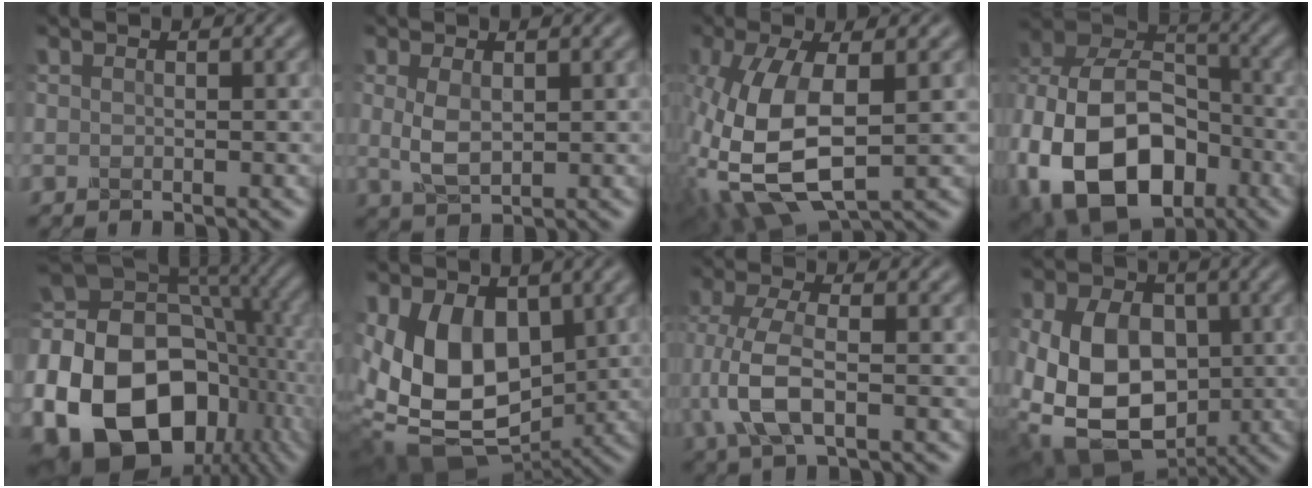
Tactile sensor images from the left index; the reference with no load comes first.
{"total": 2.4, "force": [0.4, 1.4, 1.9], "torque": [-0.054, 0.001, 0.012]}
{"total": 10.5, "force": [-1.0, 5.2, 9.1], "torque": [-0.239, -0.013, -0.012]}
{"total": 16.2, "force": [-5.2, 11.5, 10.1], "torque": [-0.221, -0.016, -0.091]}
{"total": 21.8, "force": [-6.0, 16.0, 13.5], "torque": [-0.286, -0.026, -0.098]}
{"total": 10.3, "force": [0.8, 6.8, 7.8], "torque": [-0.167, -0.019, 0.015]}
{"total": 5.2, "force": [-1.2, 2.2, 4.5], "torque": [-0.121, 0.006, -0.026]}
{"total": 15.1, "force": [-1.8, 12.3, 8.6], "torque": [-0.186, -0.020, -0.038]}